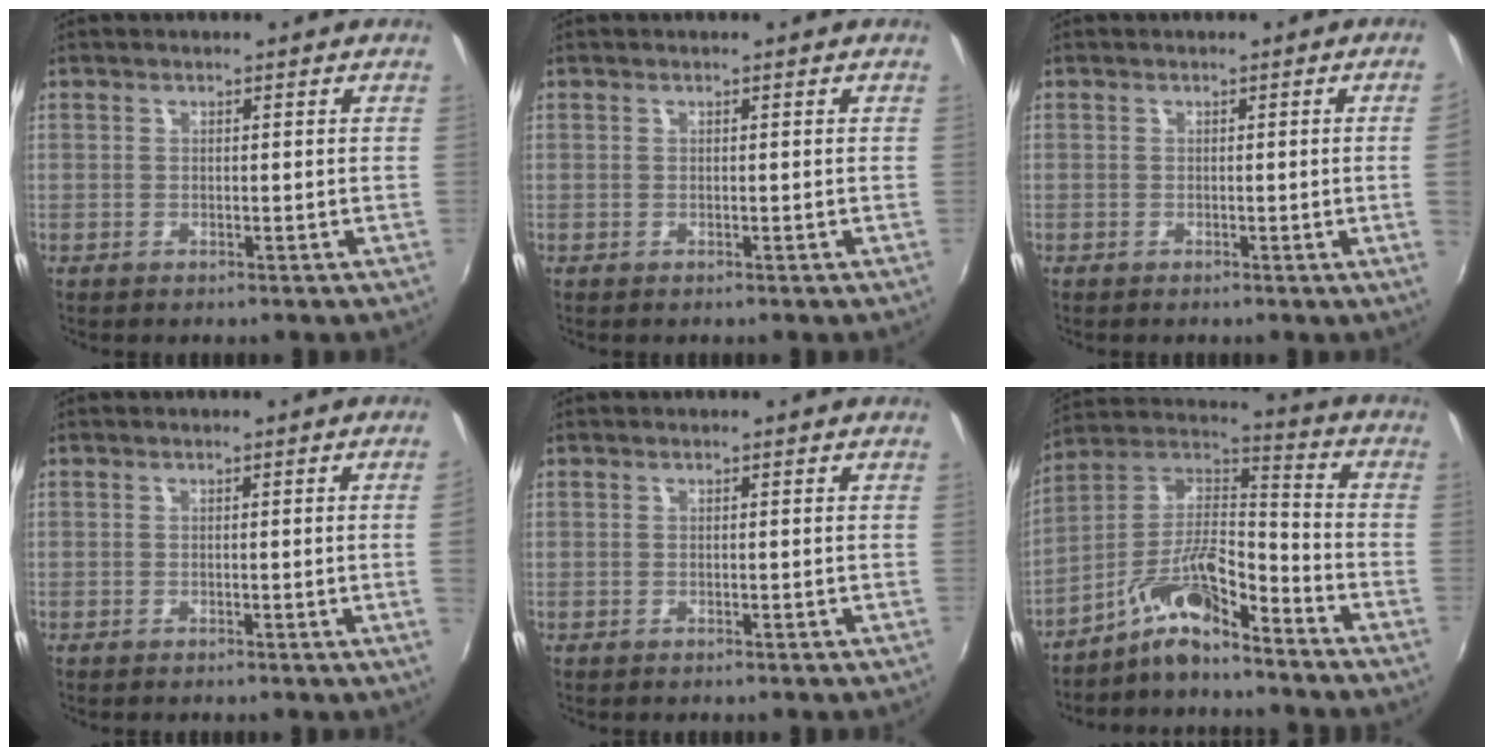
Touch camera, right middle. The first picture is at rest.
{"total": 0.0}
{"total": 2.9, "force": [0.0, -1.7, 2.3], "torque": [-0.030, -0.014, 0.005]}
{"total": 2.2, "force": [0.0, -1.4, 1.7], "torque": [-0.018, -0.015, 0.004]}
{"total": 0.0}
{"total": 9.9, "force": [-7.4, 2.2, 6.2], "torque": [-0.136, 0.028, -0.148]}